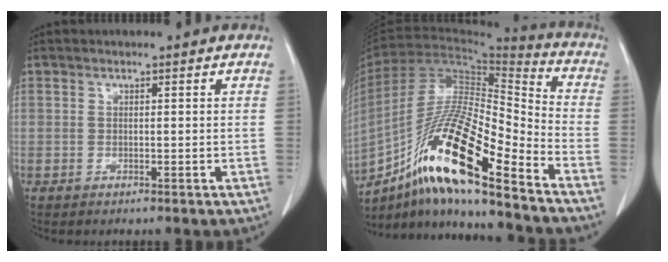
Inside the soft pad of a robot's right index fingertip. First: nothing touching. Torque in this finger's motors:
{"motor_torque": [1.10, -1.04, 0.44, 0.16]}